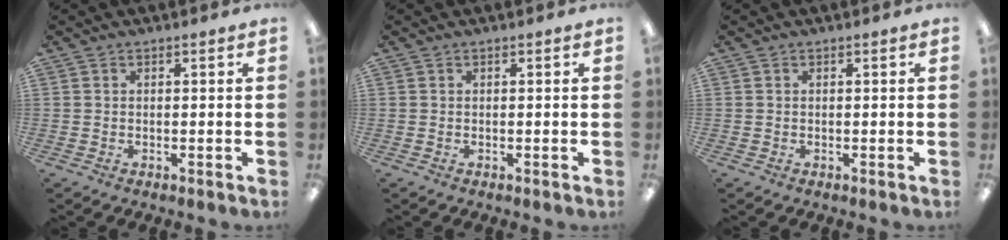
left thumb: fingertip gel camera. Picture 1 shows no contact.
{"total": 0.0}
{"total": 0.0}